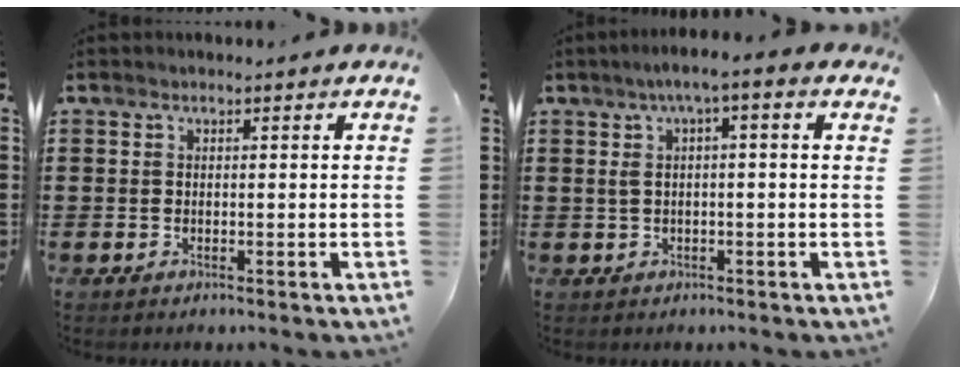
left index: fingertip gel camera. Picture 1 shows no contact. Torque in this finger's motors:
{"motor_torque": [1.32, -0.81, 0.51, 0.15]}